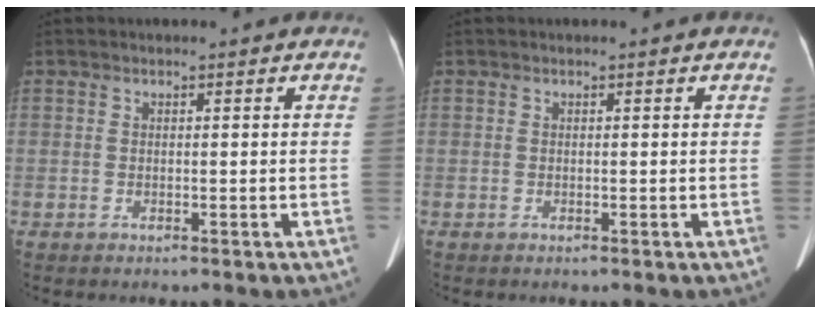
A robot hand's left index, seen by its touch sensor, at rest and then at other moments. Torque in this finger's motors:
{"motor_torque": [-0.03, 0.02, 0.00, 0.00]}